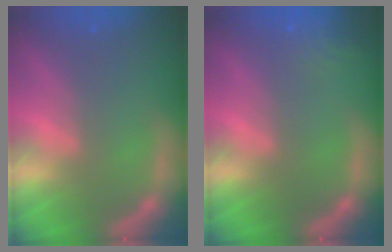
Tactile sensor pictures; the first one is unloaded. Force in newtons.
{"total": 3.0}